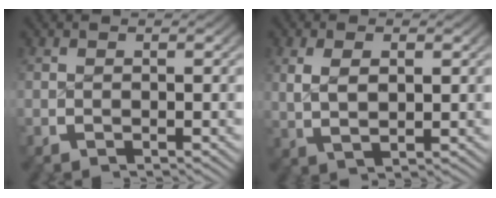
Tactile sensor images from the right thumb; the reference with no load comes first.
{"total": 3.0, "force": [1.0, 1.5, 2.4], "torque": [-0.047, -0.005, 0.030]}